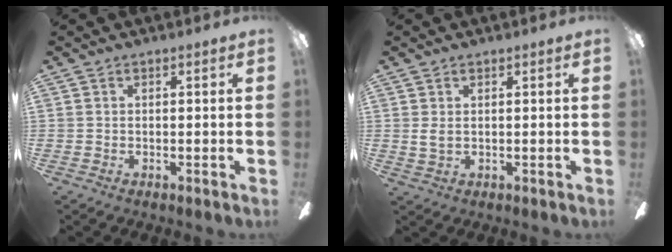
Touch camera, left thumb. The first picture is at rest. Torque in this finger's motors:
{"motor_torque": [0.22, 0.43, 0.36, -0.32, 0.06]}